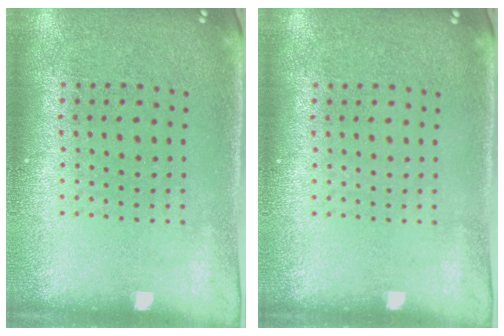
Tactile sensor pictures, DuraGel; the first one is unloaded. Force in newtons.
{"total": 0.0}